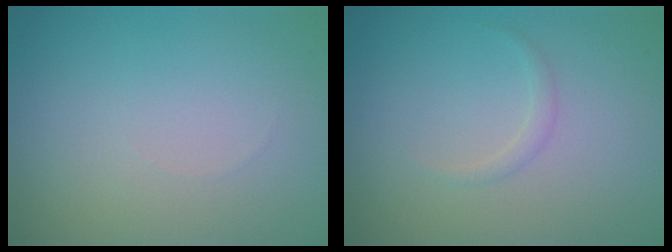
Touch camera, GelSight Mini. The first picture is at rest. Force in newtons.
{"total": 0.7, "press": 0.7, "slide": 0.0}